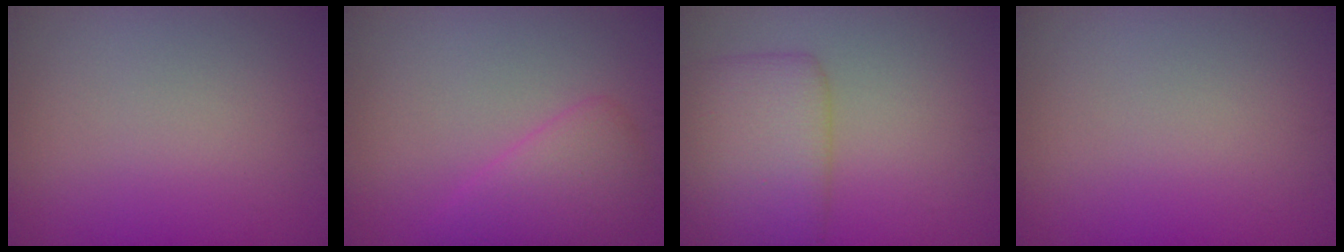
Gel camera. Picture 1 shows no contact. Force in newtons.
{"total": 3.3, "press": 3.3, "slide": 0.2}
{"total": 5.5, "press": 5.5, "slide": 0.1}
{"total": 0.0}